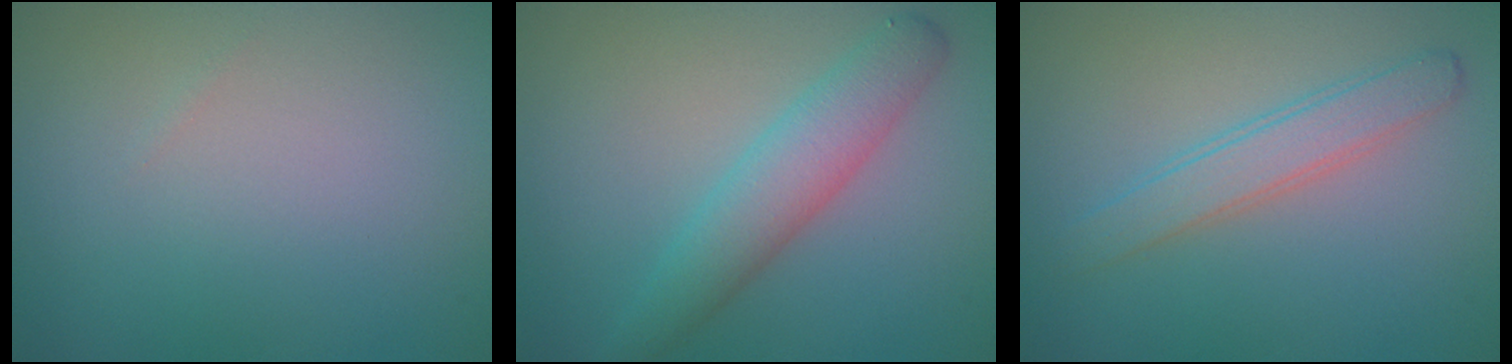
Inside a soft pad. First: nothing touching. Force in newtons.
{"total": 3.9, "press": 3.9, "slide": 0.1}
{"total": 2.6, "press": 2.6, "slide": 0.2}